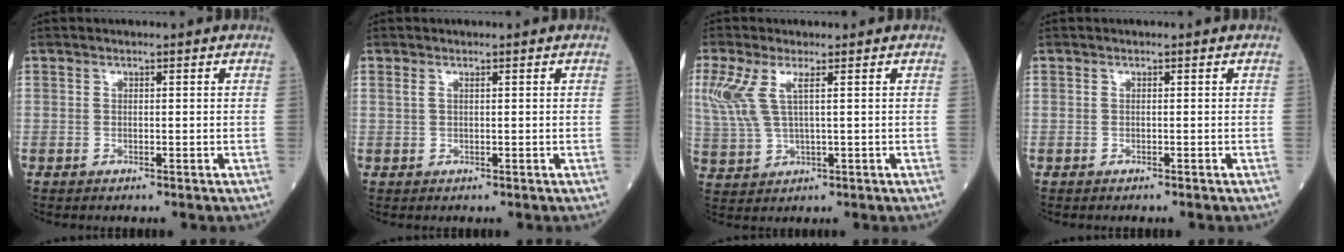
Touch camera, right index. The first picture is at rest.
{"total": 0.6, "force": [0.4, 0.1, 0.5], "torque": [-0.018, 0.008, 0.010]}
{"total": 6.4, "force": [2.2, 1.8, 5.8], "torque": [-0.164, 0.011, 0.053]}
{"total": 0.0}